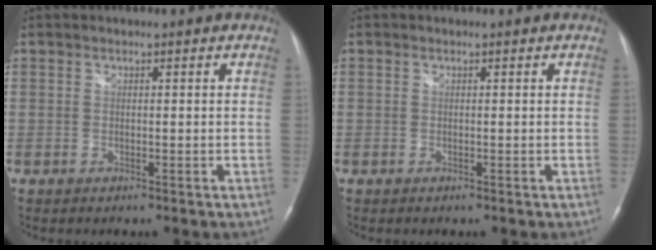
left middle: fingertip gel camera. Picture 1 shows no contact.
{"total": 0.0}